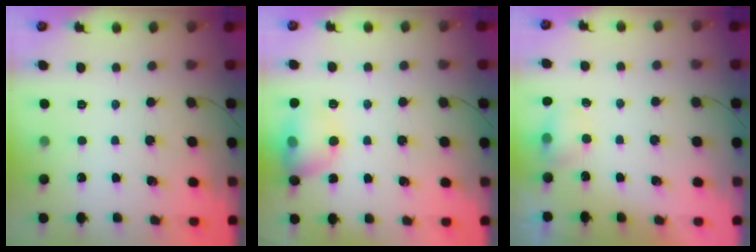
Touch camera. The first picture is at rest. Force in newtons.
{"total": 12.3, "press": 12.1, "slide": 2.0}
{"total": 4.8, "press": 4.6, "slide": 1.0}